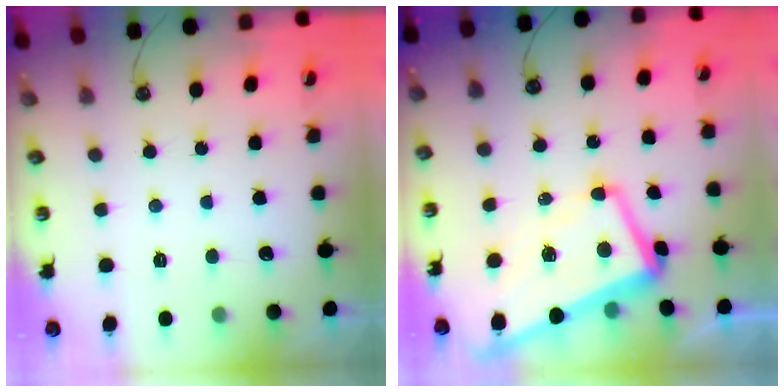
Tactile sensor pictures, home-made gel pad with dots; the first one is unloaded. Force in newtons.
{"total": 2.3, "press": 2.0, "slide": 1.0}